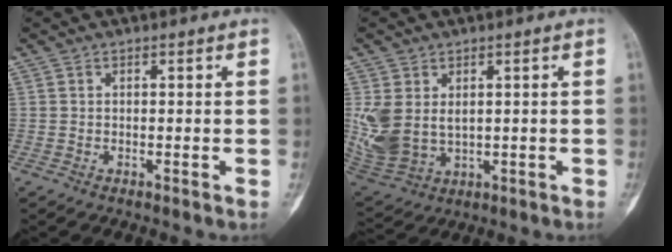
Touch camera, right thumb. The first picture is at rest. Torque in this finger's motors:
{"motor_torque": [0.08, 1.31, 0.88, 0.27, 0.11]}